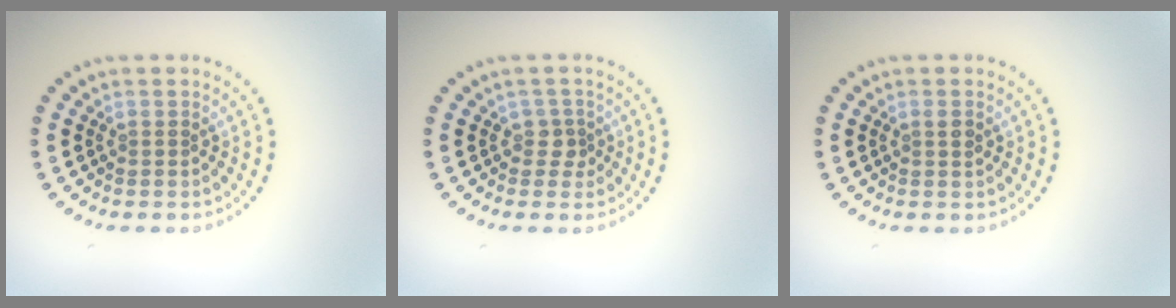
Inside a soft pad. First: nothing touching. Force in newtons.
{"total": 1.4, "press": 1.1, "slide": 0.8}
{"total": 1.0, "press": 0.9, "slide": 0.4}